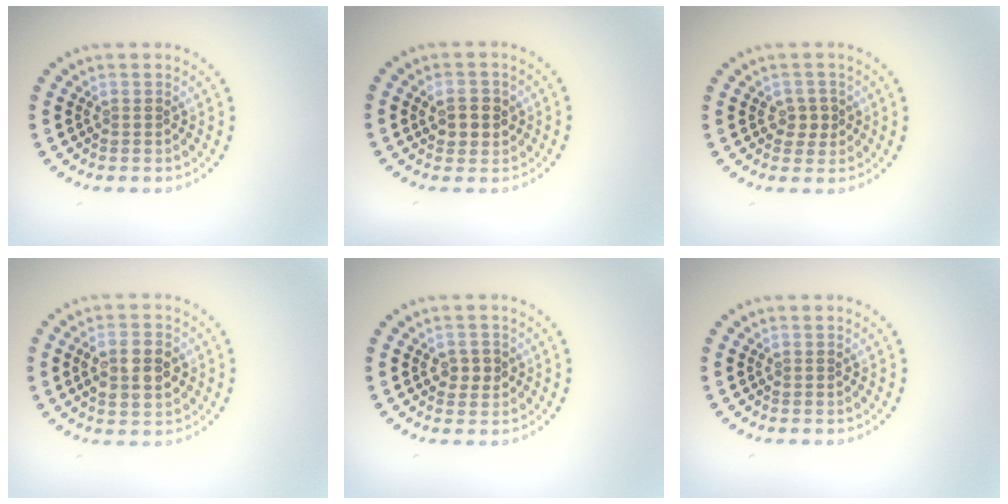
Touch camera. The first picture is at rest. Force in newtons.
{"total": 2.5, "press": 2.5, "slide": 0.5}
{"total": 1.8, "press": 1.7, "slide": 0.5}
{"total": 3.7, "press": 3.7, "slide": 0.5}
{"total": 1.9, "press": 1.8, "slide": 0.3}
{"total": 0.0}